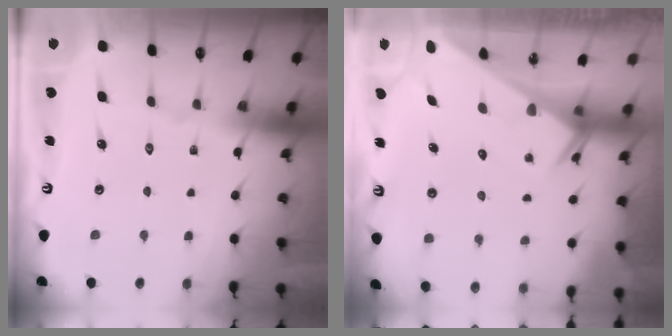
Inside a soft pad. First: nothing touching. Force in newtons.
{"total": 2.7, "press": 2.7, "slide": 0.1}